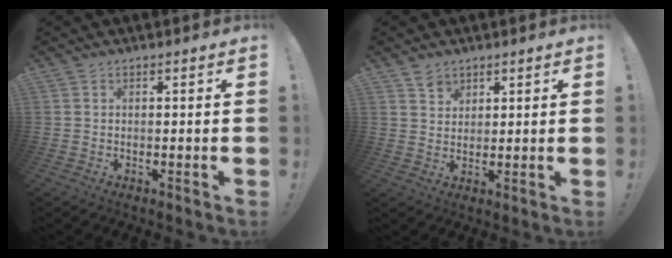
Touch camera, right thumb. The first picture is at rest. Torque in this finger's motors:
{"motor_torque": [0.28, 0.42, 0.23, -0.08, 0.00]}